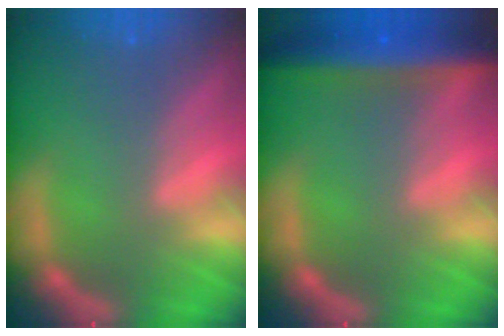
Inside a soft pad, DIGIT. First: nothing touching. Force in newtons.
{"total": 7.4}